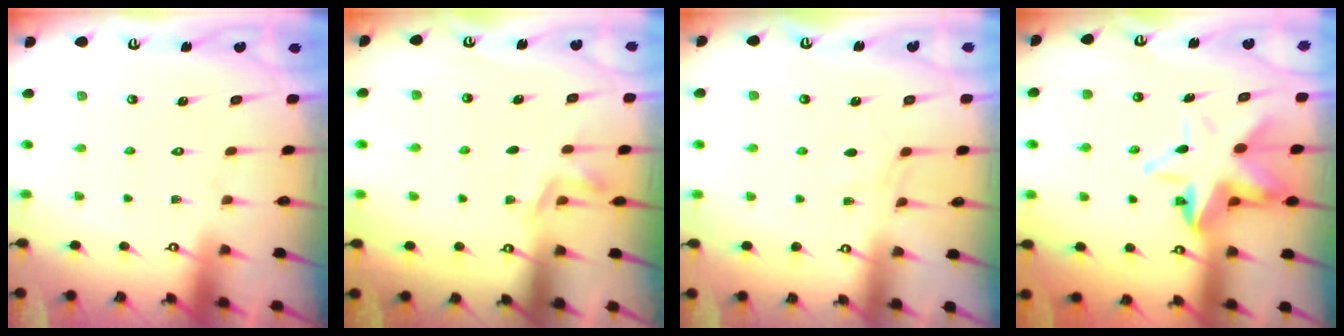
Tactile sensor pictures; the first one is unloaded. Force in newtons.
{"total": 2.9, "press": 2.3, "slide": 1.7}
{"total": 3.4, "press": 3.4, "slide": 0.5}
{"total": 11.1, "press": 10.9, "slide": 2.0}